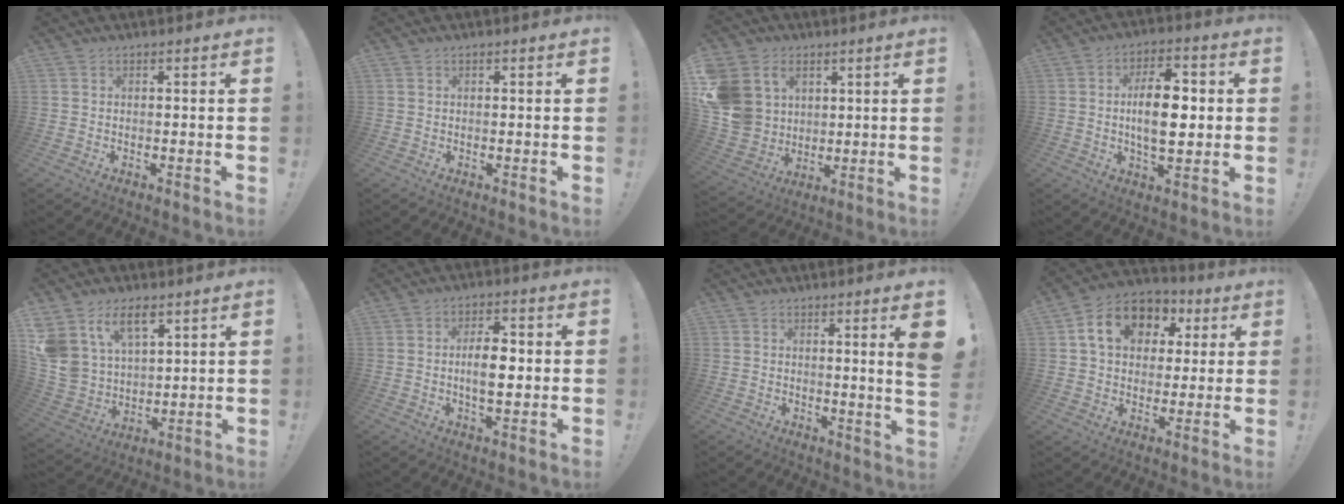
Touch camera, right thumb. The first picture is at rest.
{"total": 0.0}
{"total": 13.4, "force": [4.5, 11.4, 5.5], "torque": [-0.100, -0.021, 0.095]}
{"total": 13.4, "force": [0.2, 7.0, 11.5], "torque": [-0.194, 0.006, 0.000]}
{"total": 13.2, "force": [8.0, 8.0, 6.9], "torque": [-0.150, -0.047, 0.155]}
{"total": 8.1, "force": [-0.4, 3.9, 7.1], "torque": [-0.122, 0.004, -0.013]}
{"total": 6.3, "force": [1.9, -0.7, 5.9], "torque": [-0.086, -0.018, 0.027]}
{"total": 14.6, "force": [4.7, 11.4, 7.9], "torque": [-0.120, 0.001, 0.092]}